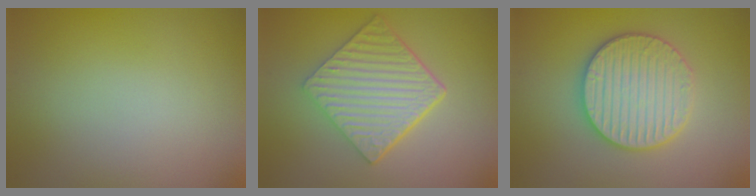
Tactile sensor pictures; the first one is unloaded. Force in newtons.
{"total": 6.6, "press": 4.6, "slide": 4.7}
{"total": 5.9, "press": 5.8, "slide": 1.1}